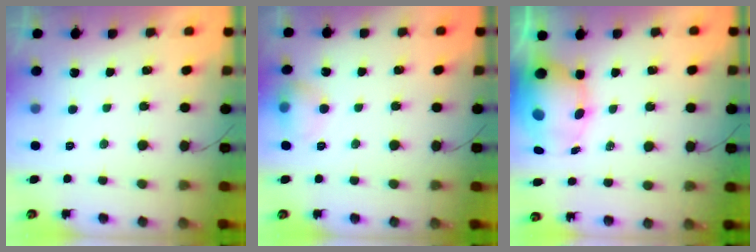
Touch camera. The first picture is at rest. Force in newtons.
{"total": 7.1, "press": 6.9, "slide": 1.5}
{"total": 9.4, "press": 9.1, "slide": 2.3}